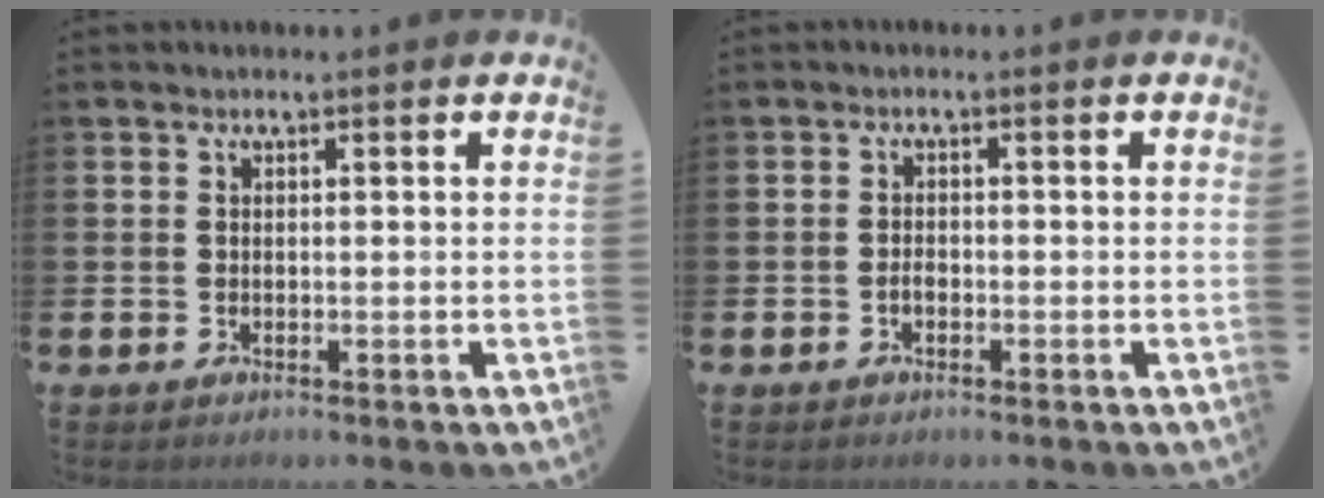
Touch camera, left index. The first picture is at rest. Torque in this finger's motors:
{"motor_torque": [0.31, 0.04, 0.00, 0.03]}